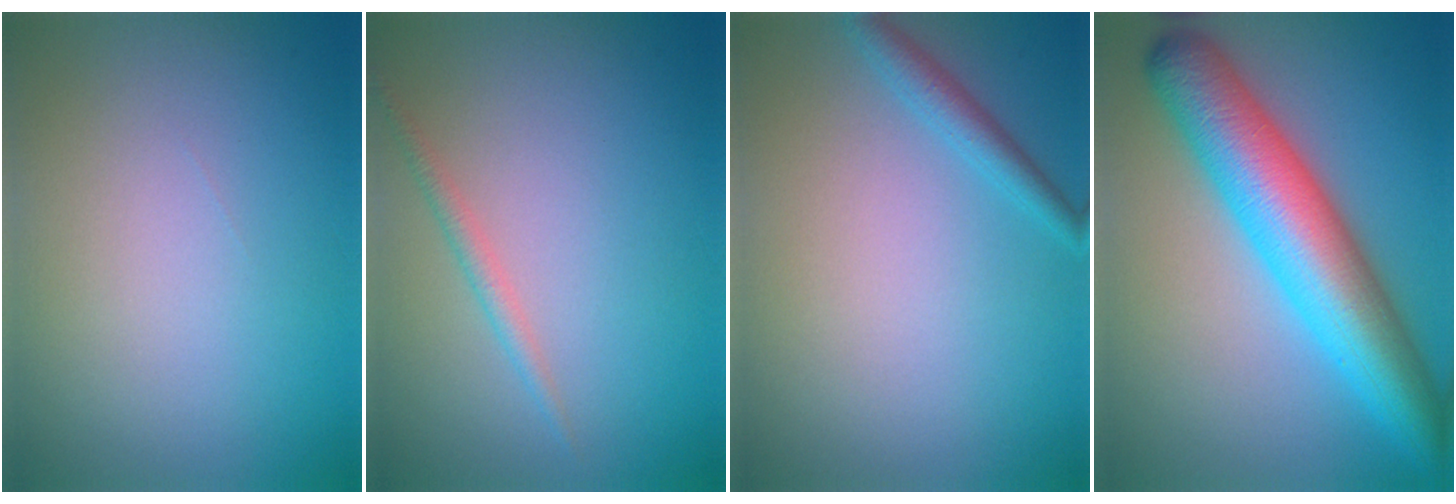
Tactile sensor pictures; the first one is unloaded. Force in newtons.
{"total": 1.4, "press": 1.4, "slide": 0.0}
{"total": 1.8, "press": 1.8, "slide": 0.0}
{"total": 10.9, "press": 10.9, "slide": 0.1}